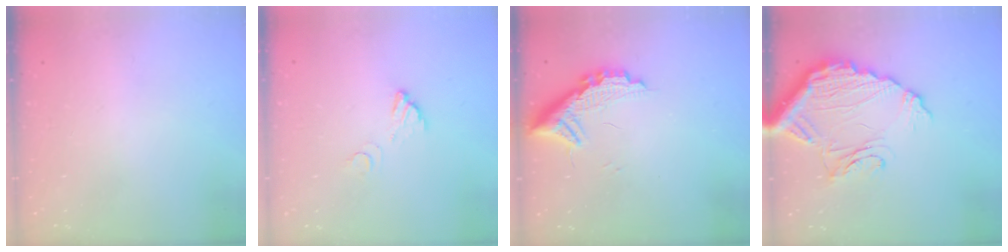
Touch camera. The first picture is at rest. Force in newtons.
{"total": 3.6, "press": 3.6, "slide": 0.3}
{"total": 10.9, "press": 10.8, "slide": 0.9}
{"total": 14.9, "press": 14.9, "slide": 1.4}